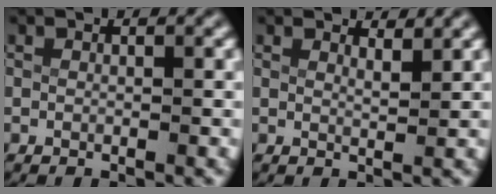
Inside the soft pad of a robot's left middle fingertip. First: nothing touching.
{"total": 1.9, "force": [1.8, -0.2, 0.4], "torque": [-0.007, -0.013, 0.034]}